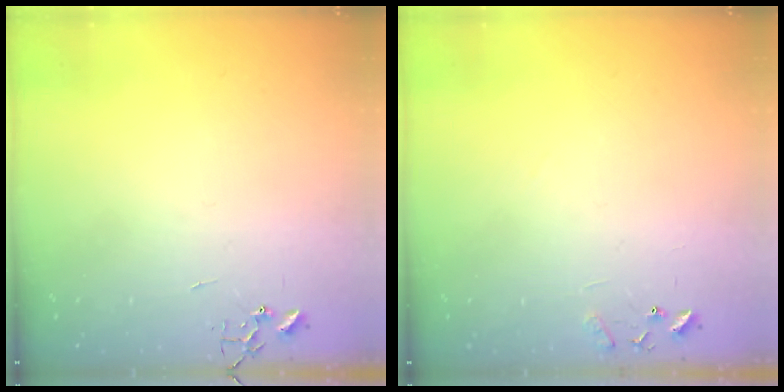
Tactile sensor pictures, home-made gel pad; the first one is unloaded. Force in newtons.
{"total": 8.3, "press": 8.3, "slide": 0.6}